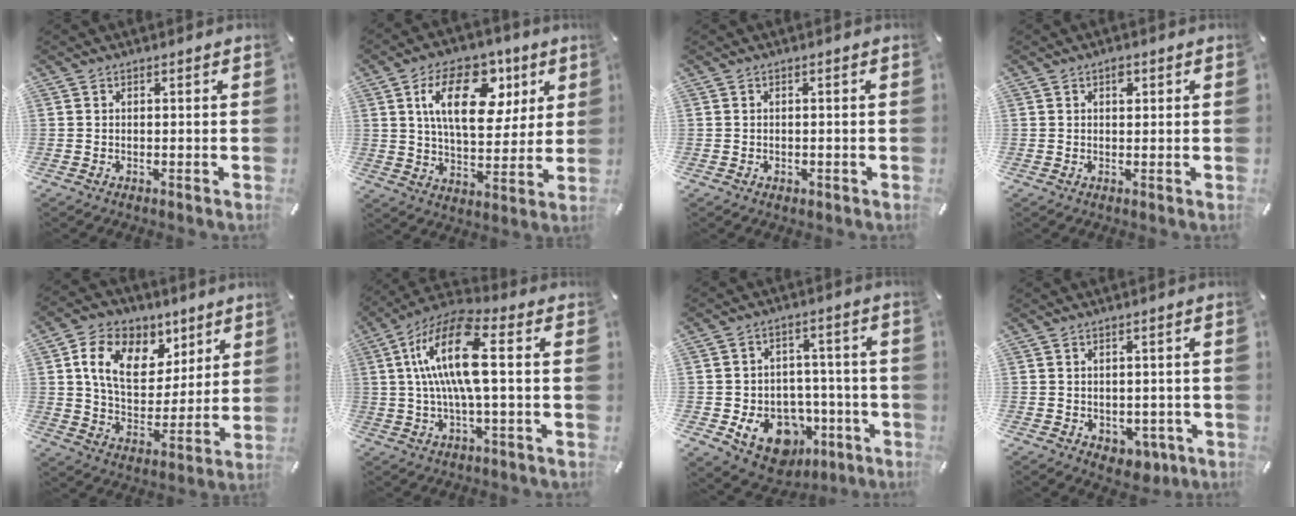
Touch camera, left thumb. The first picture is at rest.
{"total": 18.1, "force": [7.1, 10.3, 13.1], "torque": [-0.215, -0.006, 0.116]}
{"total": 0.8, "force": [-0.2, 0.8, 0.2], "torque": [-0.004, 0.004, -0.006]}
{"total": 1.8, "force": [0.7, 1.2, 1.1], "torque": [-0.008, -0.002, 0.009]}
{"total": 14.2, "force": [6.7, 10.3, 7.0], "torque": [-0.117, -0.024, 0.126]}
{"total": 16.6, "force": [2.1, 5.4, 15.6], "torque": [-0.325, -0.006, 0.027]}
{"total": 14.1, "force": [-6.1, 10.8, 6.8], "torque": [-0.092, 0.037, -0.093]}
{"total": 3.6, "force": [-0.6, 3.2, 1.4], "torque": [-0.008, 0.001, -0.011]}